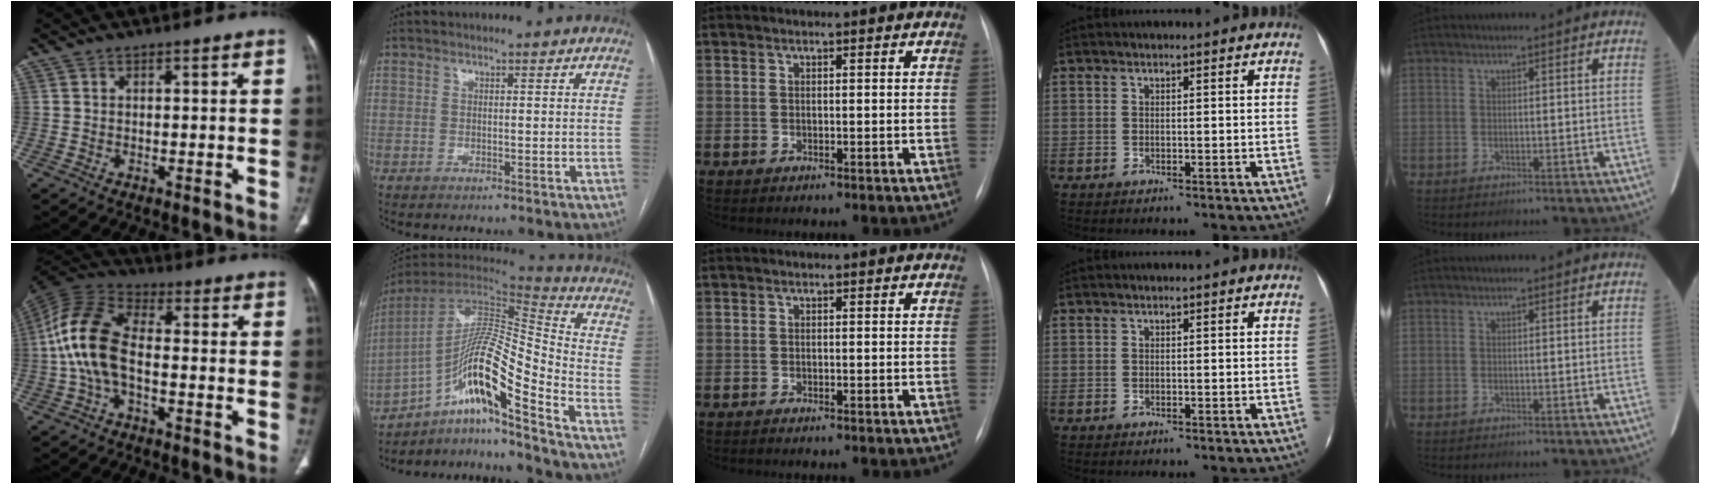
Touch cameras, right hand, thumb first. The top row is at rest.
{"thumb": {"total": 13.0, "force": [-1.6, 7.0, 10.8], "torque": [-0.234, 0.034, -0.037]}, "index": {"total": 17.5, "force": [-10.5, -0.1, 14.0], "torque": [-0.264, 0.014, -0.185]}}